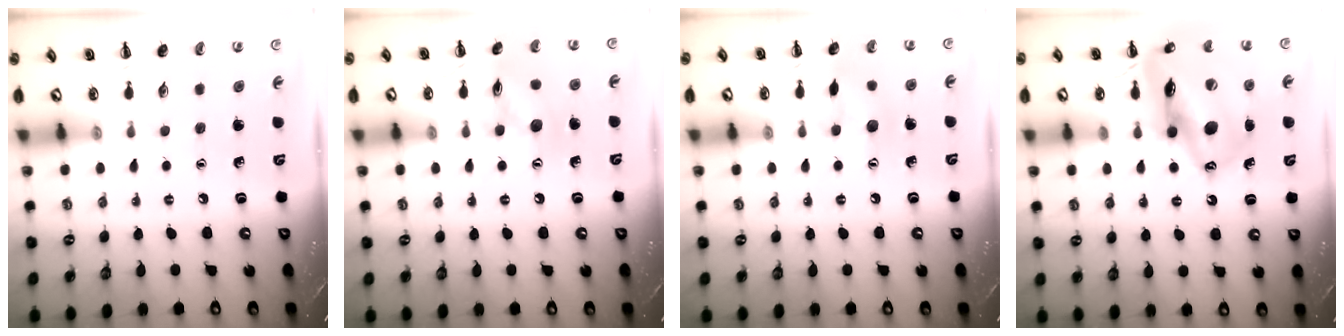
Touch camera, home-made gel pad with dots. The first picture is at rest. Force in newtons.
{"total": 9.4, "press": 9.4, "slide": 0.5}
{"total": 7.0, "press": 7.0, "slide": 0.7}
{"total": 17.5, "press": 16.9, "slide": 4.6}